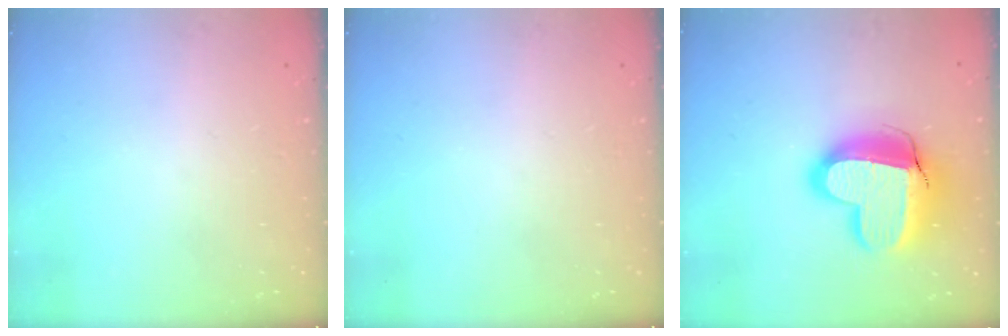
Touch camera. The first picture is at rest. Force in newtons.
{"total": 0.0}
{"total": 18.3, "press": 18.3, "slide": 1.4}